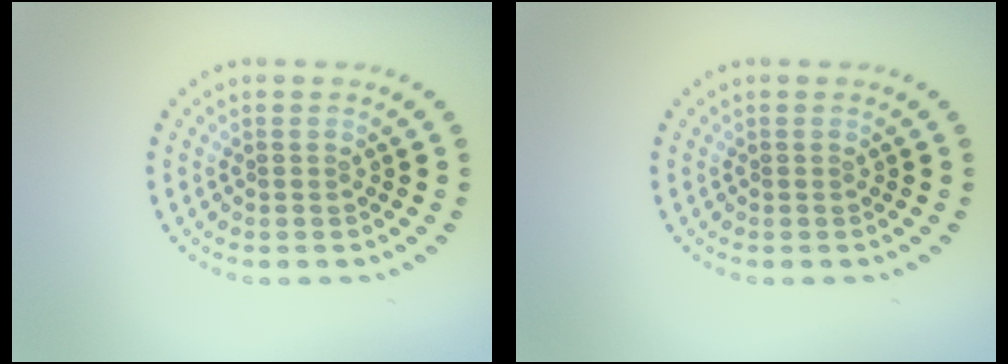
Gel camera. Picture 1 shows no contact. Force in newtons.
{"total": 0.0}